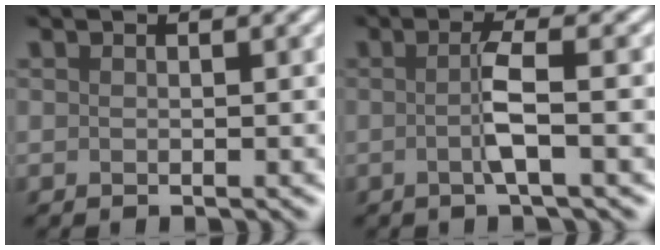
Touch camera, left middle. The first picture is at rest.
{"total": 3.3, "force": [-0.3, 0.4, 3.2], "torque": [-0.058, 0.000, -0.010]}